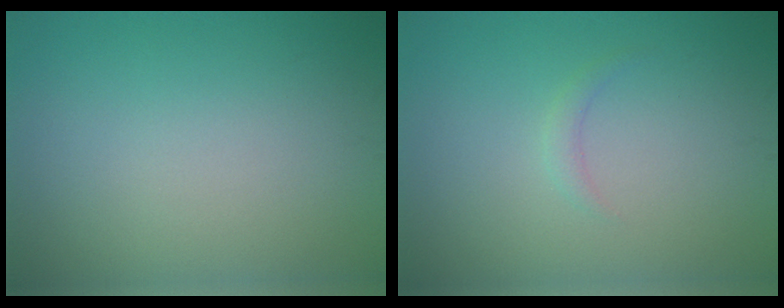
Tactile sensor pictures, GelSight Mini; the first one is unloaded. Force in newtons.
{"total": 0.8, "press": 0.8, "slide": 0.0}